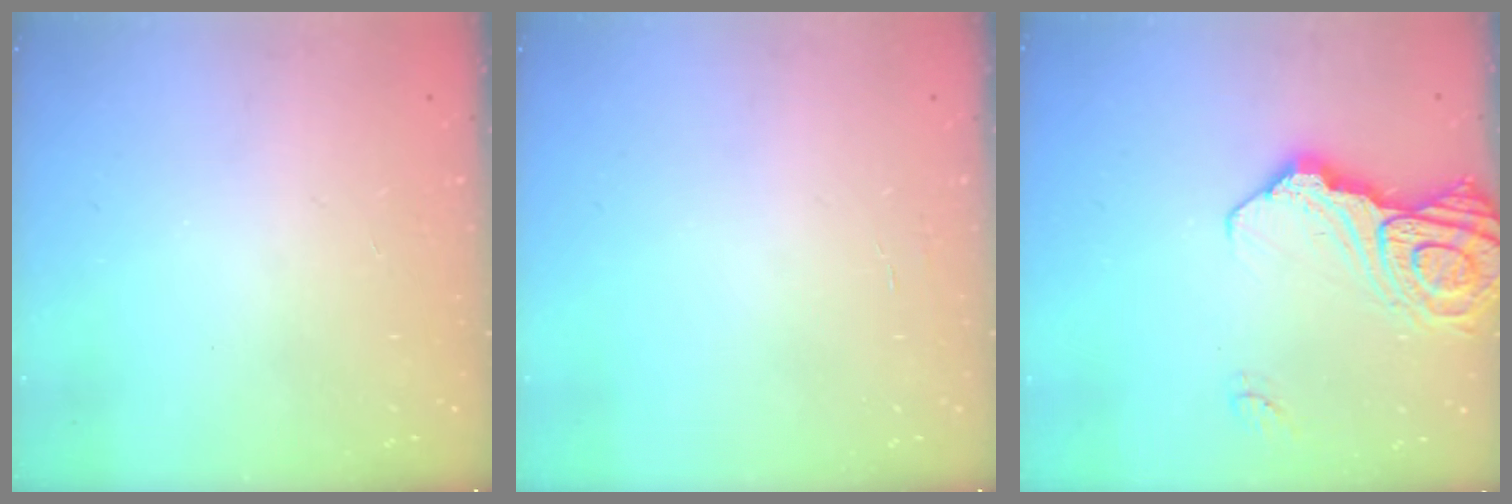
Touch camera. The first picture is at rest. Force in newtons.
{"total": 1.3, "press": 1.3, "slide": 0.1}
{"total": 16.7, "press": 16.6, "slide": 2.1}